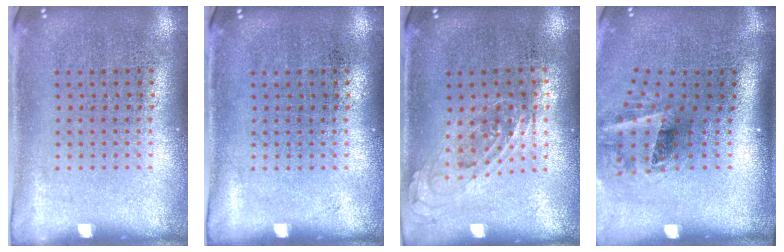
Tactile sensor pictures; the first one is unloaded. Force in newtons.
{"total": 0.0}
{"total": 0.8, "press": 0.7, "slide": 0.3}
{"total": 1.9, "press": 1.2, "slide": 1.5}